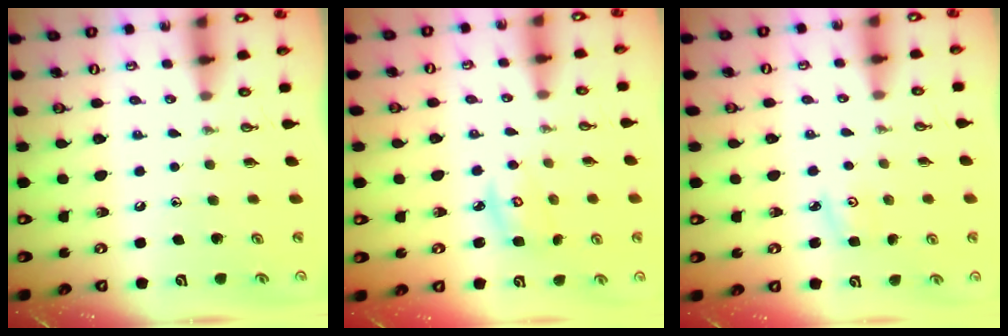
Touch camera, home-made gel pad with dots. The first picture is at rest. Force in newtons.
{"total": 4.2, "press": 4.2, "slide": 0.2}
{"total": 3.0, "press": 3.0, "slide": 0.4}